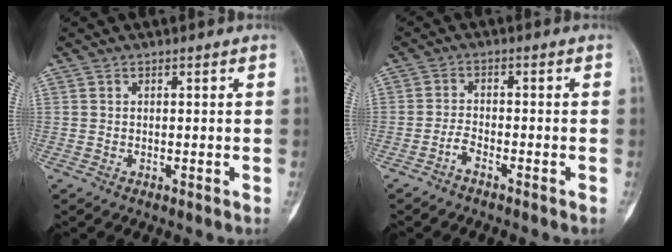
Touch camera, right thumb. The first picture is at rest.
{"total": 2.2, "force": [-1.8, 0.6, 1.1], "torque": [-0.029, 0.017, -0.037]}